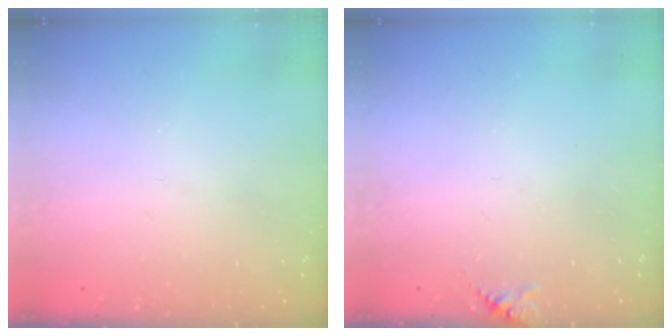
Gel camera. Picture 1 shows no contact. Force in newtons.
{"total": 4.5, "press": 4.5, "slide": 0.6}